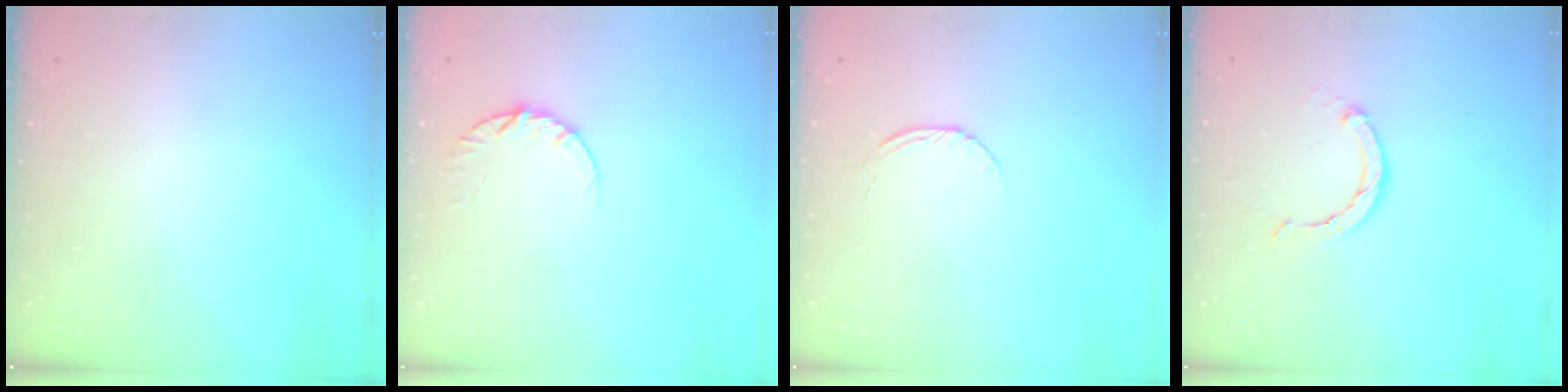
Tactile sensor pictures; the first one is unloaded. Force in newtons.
{"total": 6.3, "press": 6.3, "slide": 0.6}
{"total": 4.2, "press": 4.2, "slide": 0.4}
{"total": 2.3, "press": 2.3, "slide": 0.3}